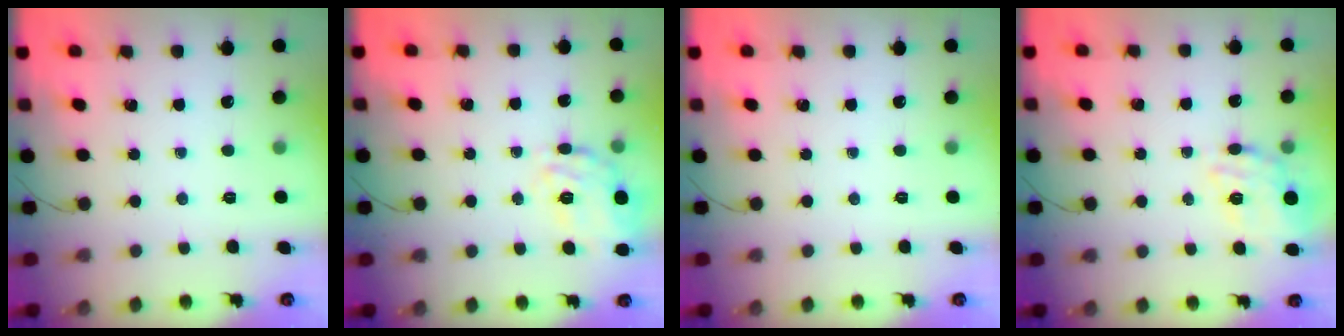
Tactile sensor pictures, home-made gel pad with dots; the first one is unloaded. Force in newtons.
{"total": 14.4, "press": 14.2, "slide": 2.2}
{"total": 0.0}
{"total": 13.6, "press": 13.3, "slide": 2.8}